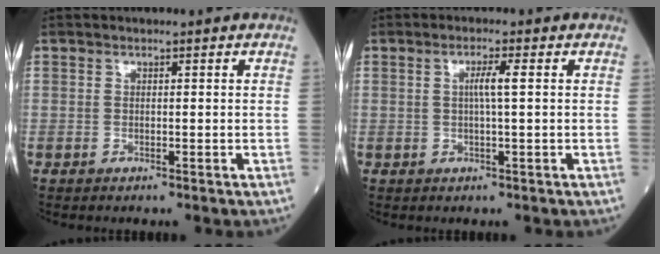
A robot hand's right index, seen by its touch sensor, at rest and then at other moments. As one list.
[{"total": 2.7, "force": [0.4, -0.3, 2.6], "torque": [-0.049, 0.000, 0.004]}]